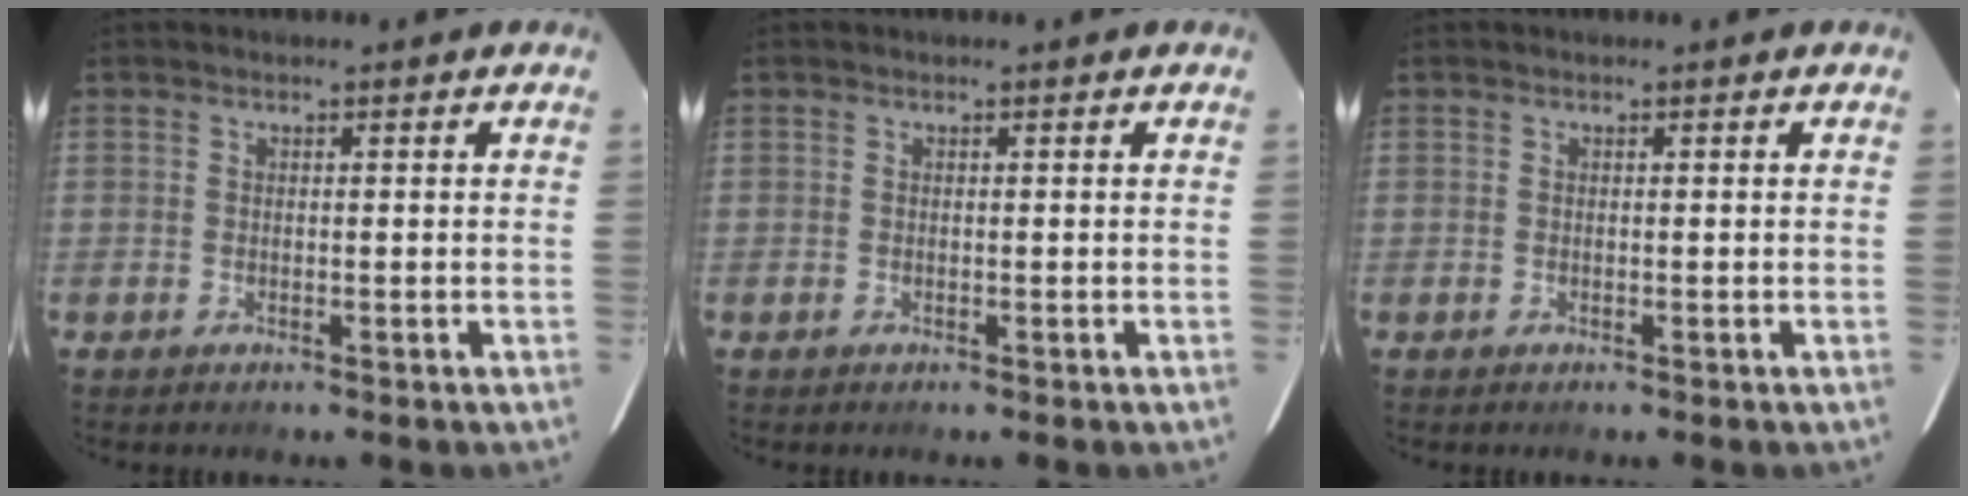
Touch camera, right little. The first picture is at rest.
{"total": 0.0}
{"total": 0.0}